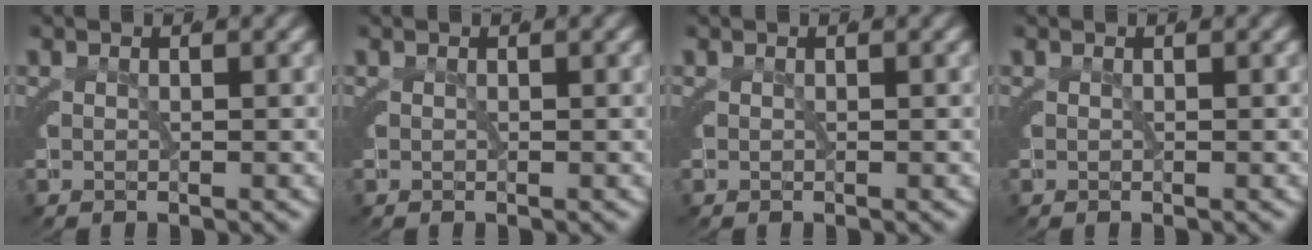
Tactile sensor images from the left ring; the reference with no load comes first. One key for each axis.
{"total": 0.0}
{"total": 0.0}
{"total": 0.0}